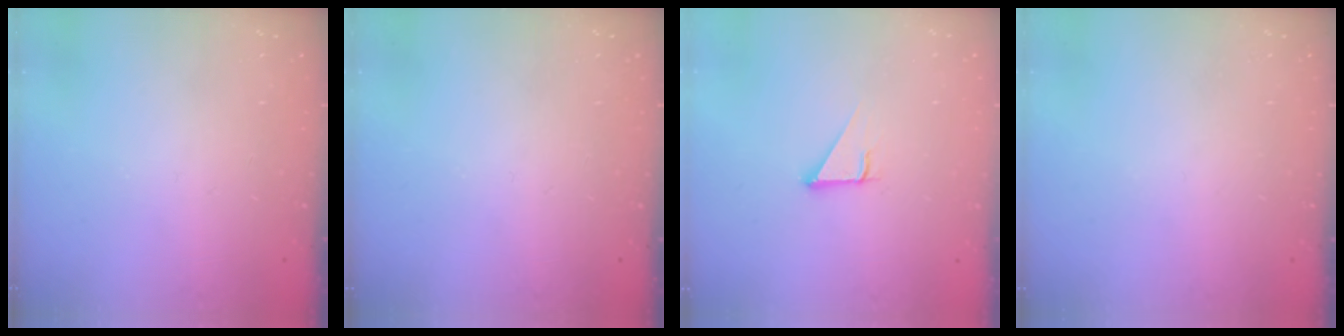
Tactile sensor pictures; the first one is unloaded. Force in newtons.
{"total": 0.0}
{"total": 2.8, "press": 2.8, "slide": 0.0}
{"total": 0.0}